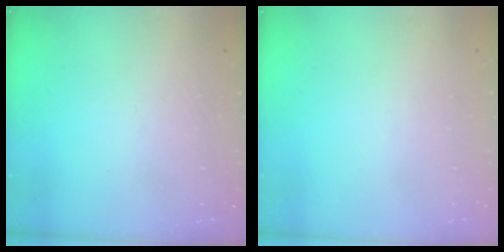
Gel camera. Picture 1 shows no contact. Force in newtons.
{"total": 1.5, "press": 1.5, "slide": 0.1}